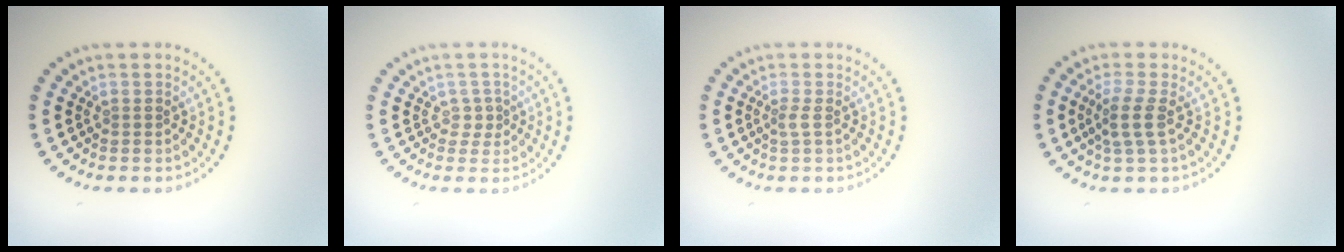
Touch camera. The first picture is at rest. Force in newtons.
{"total": 1.1, "press": 0.8, "slide": 0.7}
{"total": 0.9, "press": 0.5, "slide": 0.8}
{"total": 2.4, "press": 1.9, "slide": 1.4}